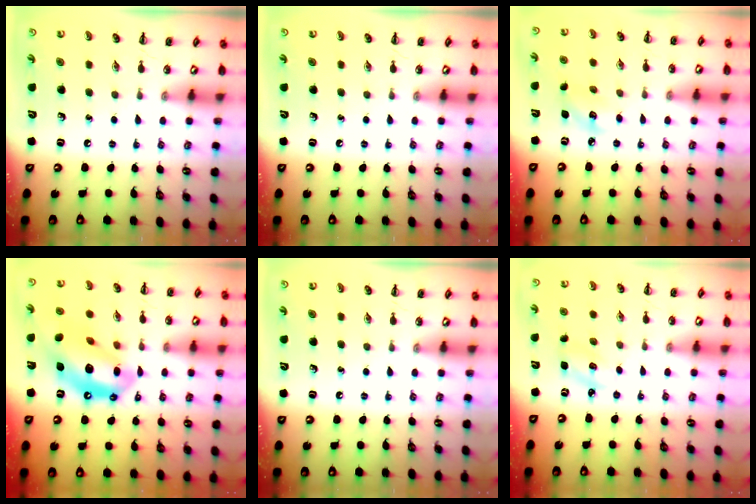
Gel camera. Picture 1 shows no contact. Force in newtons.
{"total": 0.0}
{"total": 4.4, "press": 4.2, "slide": 1.2}
{"total": 16.0, "press": 15.5, "slide": 4.2}
{"total": 0.0}
{"total": 3.2, "press": 3.1, "slide": 0.9}